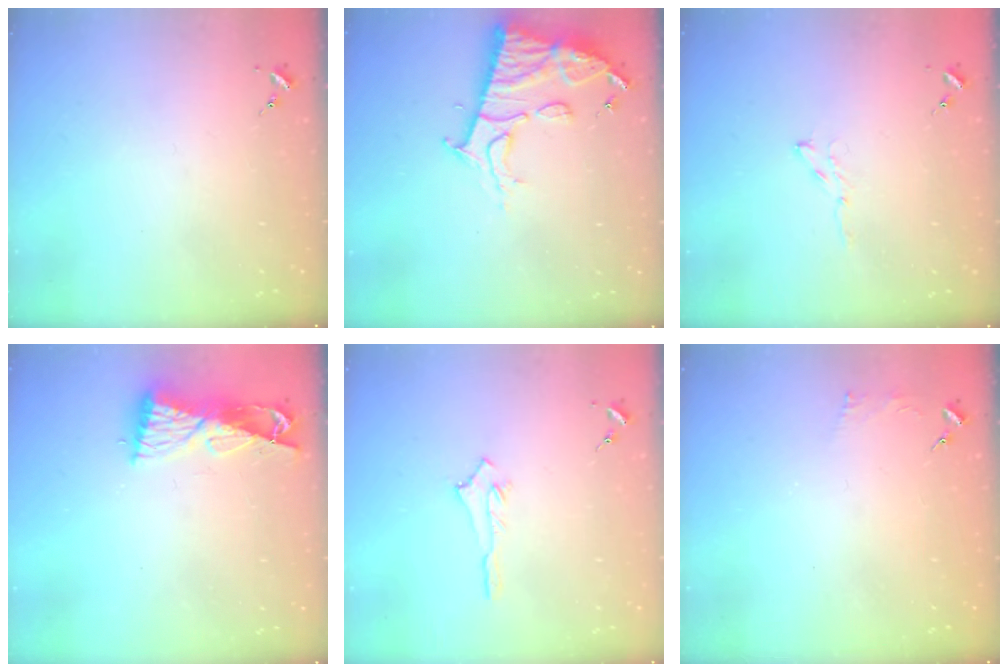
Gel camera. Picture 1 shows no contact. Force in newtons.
{"total": 13.6, "press": 13.6, "slide": 1.1}
{"total": 3.8, "press": 3.7, "slide": 0.5}
{"total": 9.3, "press": 9.2, "slide": 1.0}
{"total": 2.5, "press": 2.5, "slide": 0.4}
{"total": 2.4, "press": 2.4, "slide": 0.3}